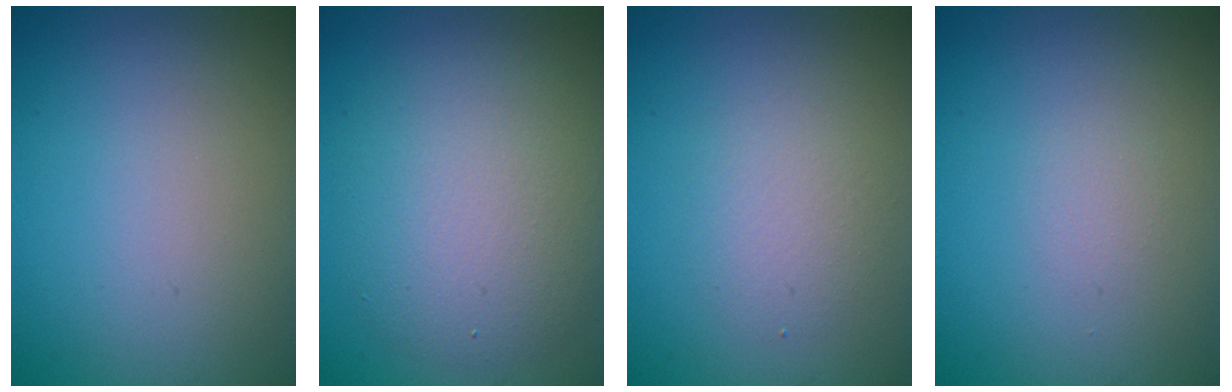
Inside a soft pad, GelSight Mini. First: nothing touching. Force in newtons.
{"total": 6.2, "press": 6.1, "slide": 0.5}
{"total": 2.2, "press": 2.2, "slide": 0.1}
{"total": 0.6, "press": 0.6, "slide": 0.0}